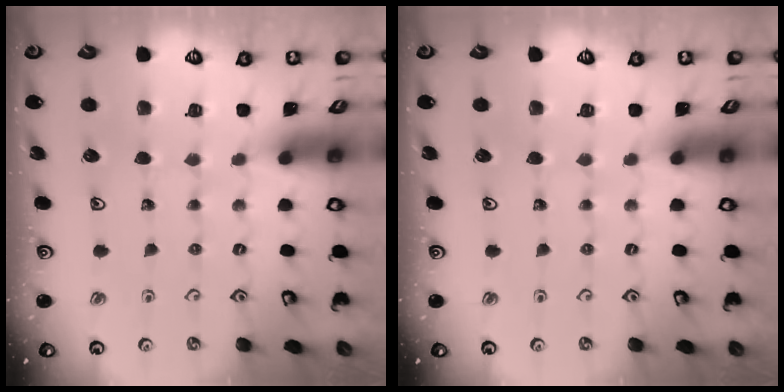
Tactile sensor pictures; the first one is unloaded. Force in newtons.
{"total": 0.0}